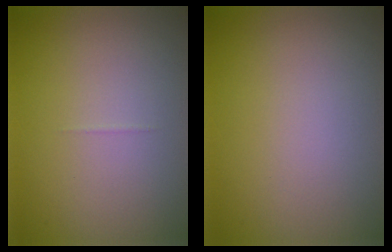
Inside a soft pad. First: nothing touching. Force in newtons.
{"total": 0.0}